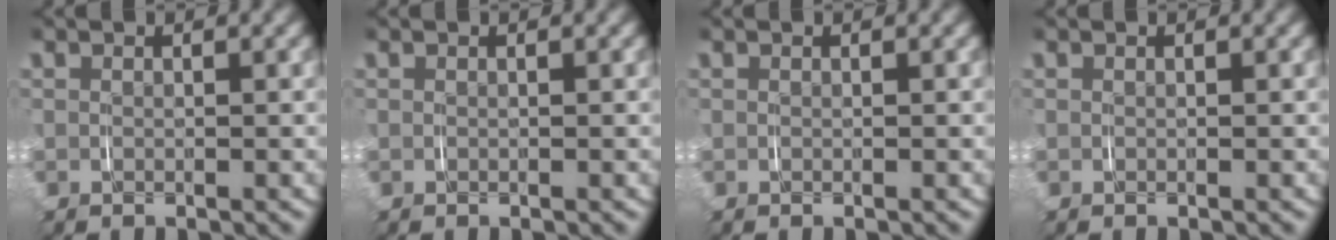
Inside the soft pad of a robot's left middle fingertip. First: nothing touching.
{"total": 0.0}
{"total": 0.0}
{"total": 0.0}